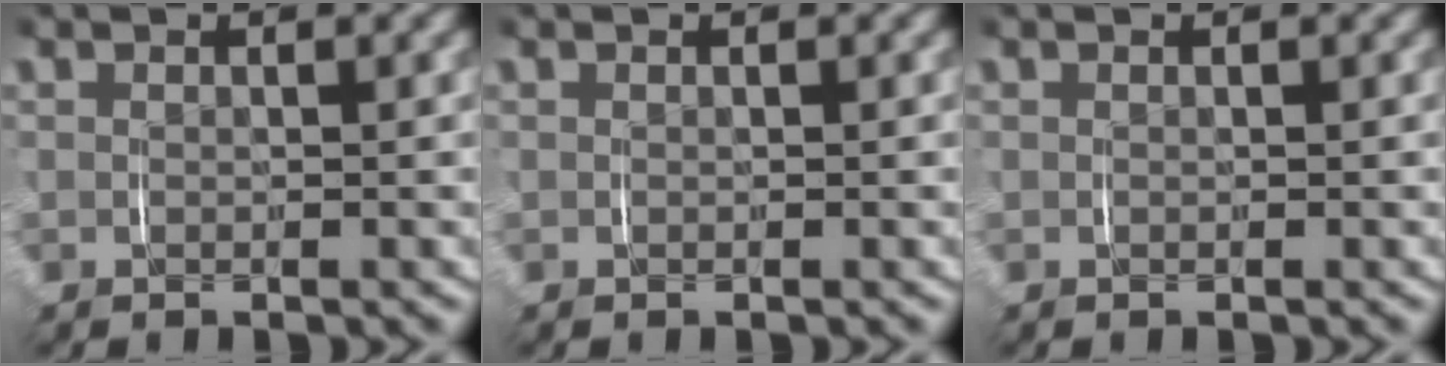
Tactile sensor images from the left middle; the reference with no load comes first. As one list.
[{"total": 0.0}, {"total": 0.0}]